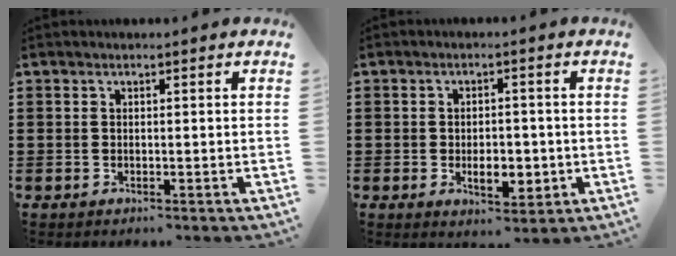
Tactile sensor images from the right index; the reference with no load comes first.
{"total": 5.1, "force": [-1.1, 2.7, 4.1], "torque": [-0.058, 0.000, -0.022]}